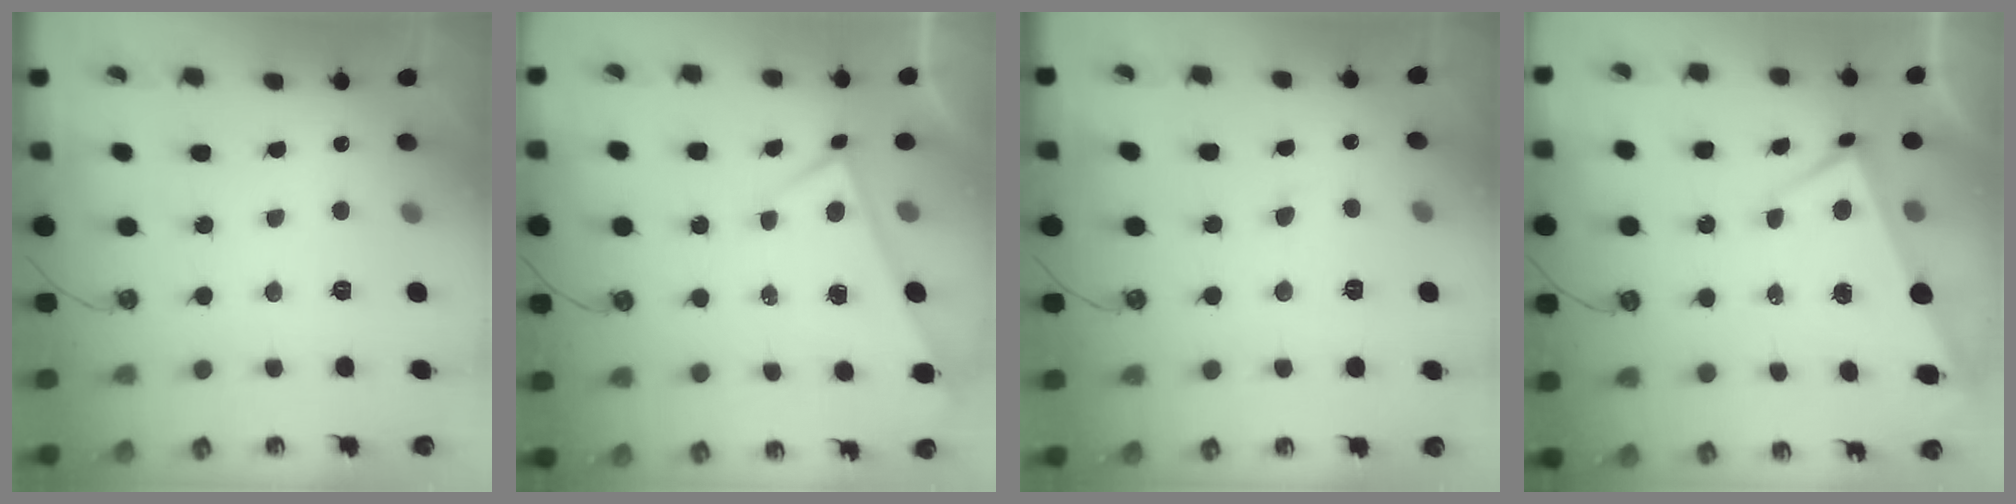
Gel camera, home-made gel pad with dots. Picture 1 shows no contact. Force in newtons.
{"total": 0.0}
{"total": 4.3, "press": 4.3, "slide": 0.3}
{"total": 2.7, "press": 2.5, "slide": 0.9}